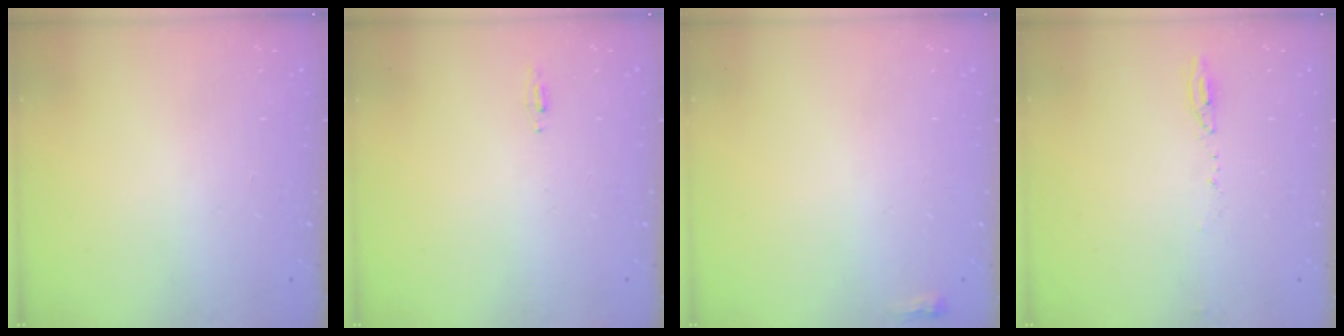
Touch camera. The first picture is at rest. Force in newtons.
{"total": 4.6, "press": 4.4, "slide": 1.6}
{"total": 2.2, "press": 2.2, "slide": 0.6}
{"total": 4.6, "press": 4.3, "slide": 1.6}